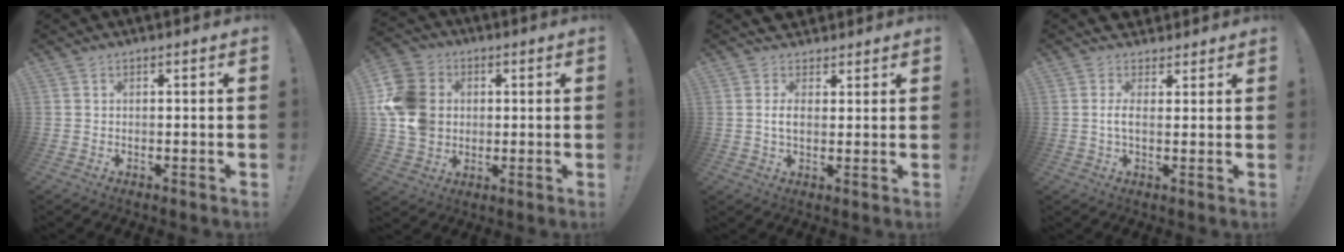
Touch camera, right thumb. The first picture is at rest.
{"total": 15.8, "force": [1.7, 13.3, 8.3], "torque": [-0.155, 0.004, 0.037]}
{"total": 5.0, "force": [2.0, 3.6, 2.8], "torque": [-0.035, -0.008, 0.033]}
{"total": 4.2, "force": [1.8, 2.3, 3.0], "torque": [-0.041, -0.010, 0.031]}